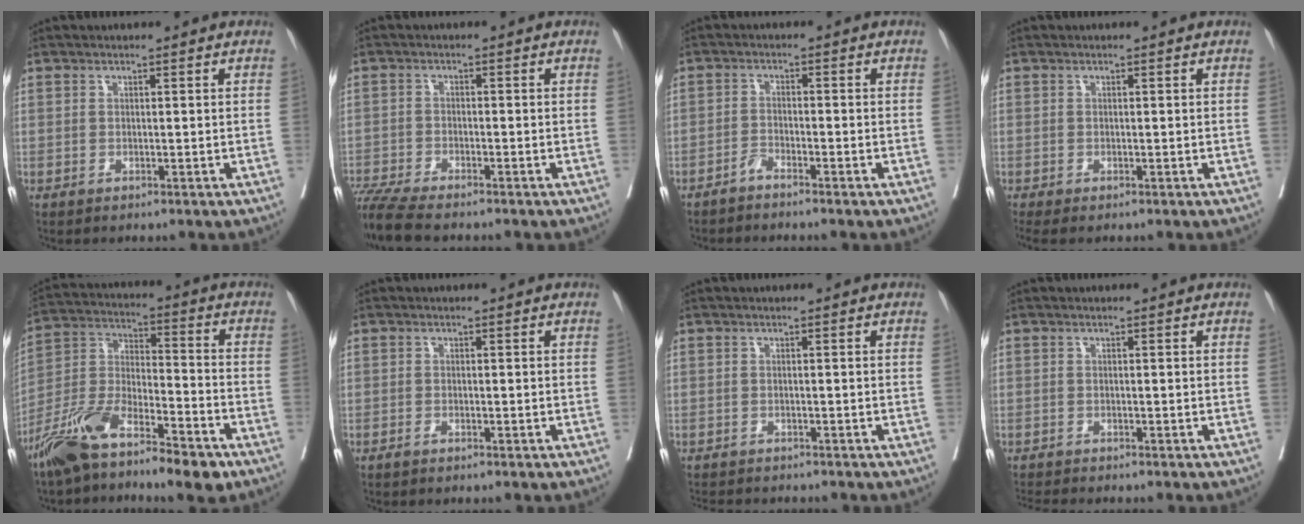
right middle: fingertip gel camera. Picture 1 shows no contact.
{"total": 8.1, "force": [-7.2, 0.3, 3.6], "torque": [-0.069, -0.018, -0.127]}
{"total": 2.0, "force": [-1.9, 0.1, 0.7], "torque": [-0.016, -0.001, -0.038]}
{"total": 2.5, "force": [-2.1, 0.4, 1.3], "torque": [-0.018, -0.009, -0.032]}
{"total": 15.5, "force": [-11.1, 4.0, 10.1], "torque": [-0.197, 0.006, -0.202]}
{"total": 1.1, "force": [-0.9, 0.2, 0.6], "torque": [-0.013, -0.001, -0.014]}
{"total": 5.9, "force": [-5.5, 1.1, 1.8], "torque": [-0.028, -0.008, -0.078]}
{"total": 3.7, "force": [-3.5, -0.3, 1.1], "torque": [-0.018, -0.015, -0.057]}